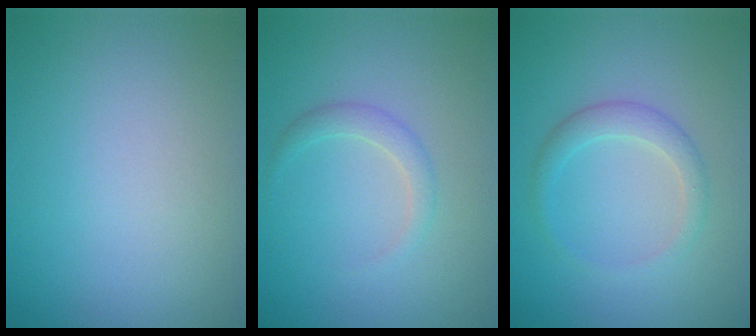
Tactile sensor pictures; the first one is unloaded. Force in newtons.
{"total": 1.6, "press": 1.6, "slide": 0.1}
{"total": 2.1, "press": 2.1, "slide": 0.1}